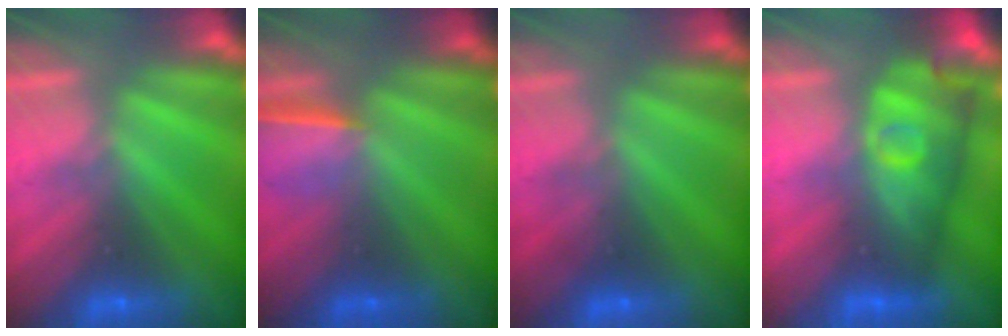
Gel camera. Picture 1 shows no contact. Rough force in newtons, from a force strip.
{"total": 1.6}
{"total": 1.7}
{"total": 3.9}